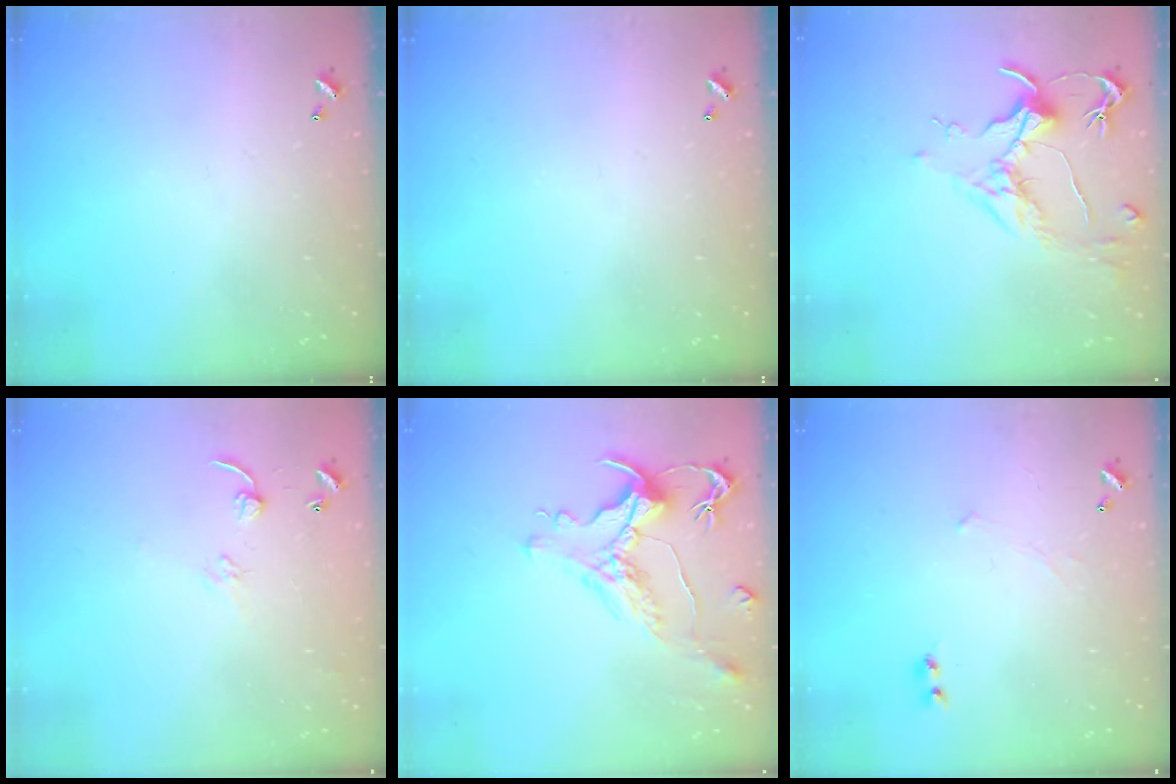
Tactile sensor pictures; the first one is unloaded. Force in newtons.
{"total": 0.0}
{"total": 1.7, "press": 1.4, "slide": 0.9}
{"total": 5.2, "press": 5.1, "slide": 0.6}
{"total": 1.5, "press": 0.7, "slide": 1.3}
{"total": 2.3, "press": 2.3, "slide": 0.2}